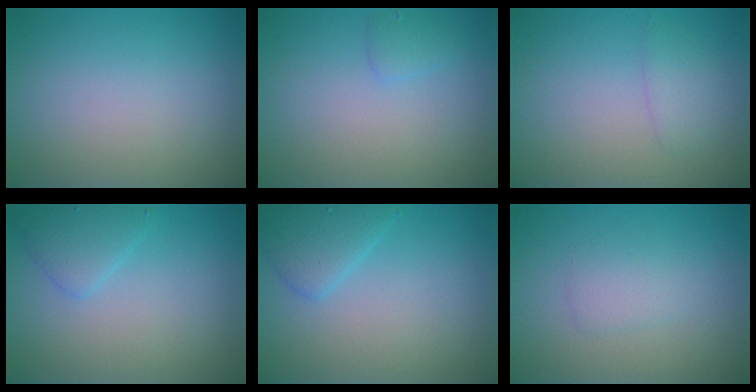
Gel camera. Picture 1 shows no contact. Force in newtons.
{"total": 1.1, "press": 1.1, "slide": 0.1}
{"total": 1.4, "press": 1.4, "slide": 0.1}
{"total": 2.1, "press": 2.1, "slide": 0.0}
{"total": 2.6, "press": 2.6, "slide": 0.2}
{"total": 1.5, "press": 1.5, "slide": 0.1}